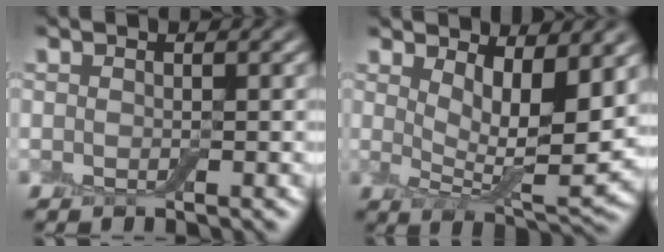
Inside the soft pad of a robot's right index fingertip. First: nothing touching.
{"total": 6.7, "force": [2.6, 2.4, 5.7], "torque": [-0.096, -0.020, 0.048]}